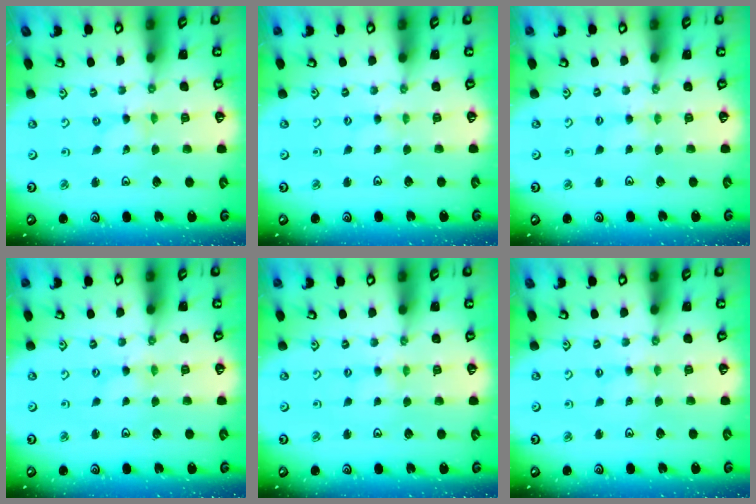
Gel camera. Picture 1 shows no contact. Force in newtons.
{"total": 0.0}
{"total": 2.1, "press": 2.1, "slide": 0.3}
{"total": 0.0}
{"total": 2.0, "press": 2.0, "slide": 0.4}
{"total": 1.7, "press": 1.7, "slide": 0.3}